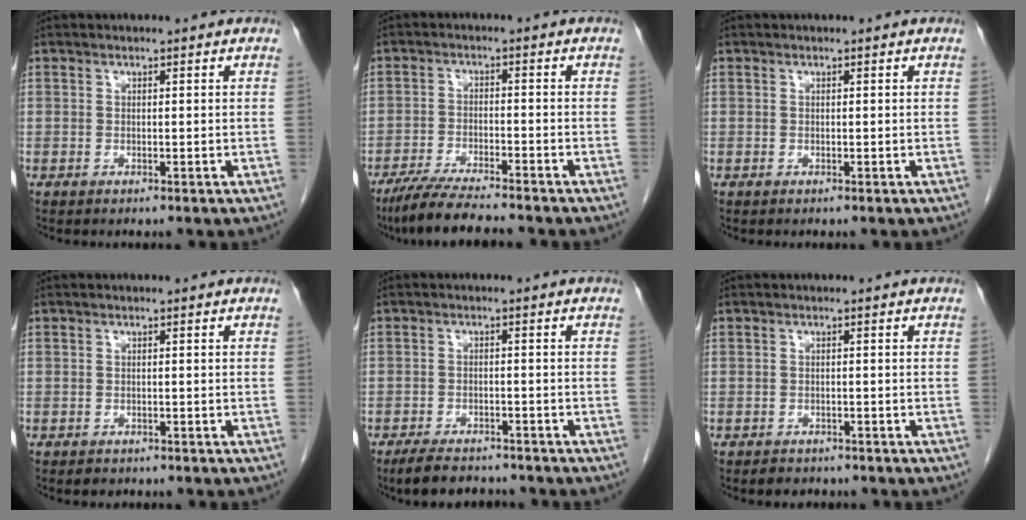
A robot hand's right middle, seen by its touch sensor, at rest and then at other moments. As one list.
[{"total": 9.0, "force": [-7.8, 0.2, 4.6], "torque": [-0.077, -0.027, -0.132]}, {"total": 0.0}, {"total": 1.1, "force": [-0.8, 0.7, 0.2], "torque": [-0.008, 0.000, -0.009]}, {"total": 6.3, "force": [-5.4, 2.1, 2.5], "torque": [-0.045, -0.008, -0.084]}, {"total": 2.1, "force": [-1.7, 1.1, 0.4], "torque": [-0.013, 0.001, -0.023]}]